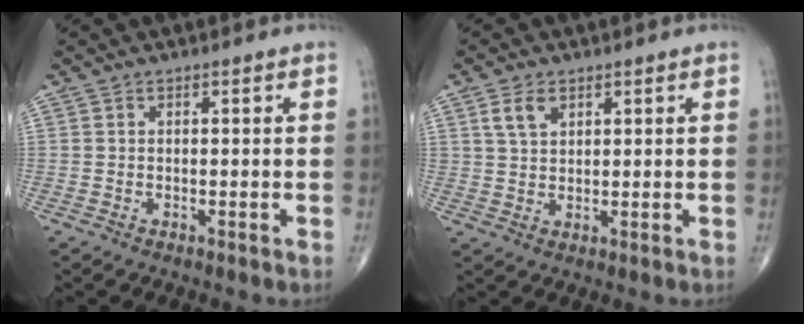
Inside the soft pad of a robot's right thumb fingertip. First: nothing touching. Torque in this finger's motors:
{"motor_torque": [0.84, 0.70, 0.47, 0.27, 0.01]}